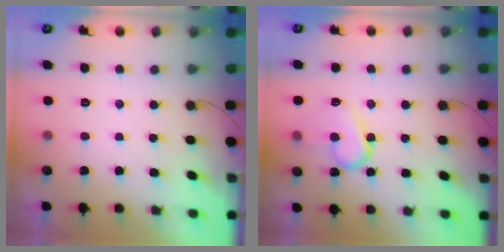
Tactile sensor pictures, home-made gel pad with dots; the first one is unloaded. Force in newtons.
{"total": 12.9, "press": 12.8, "slide": 1.3}